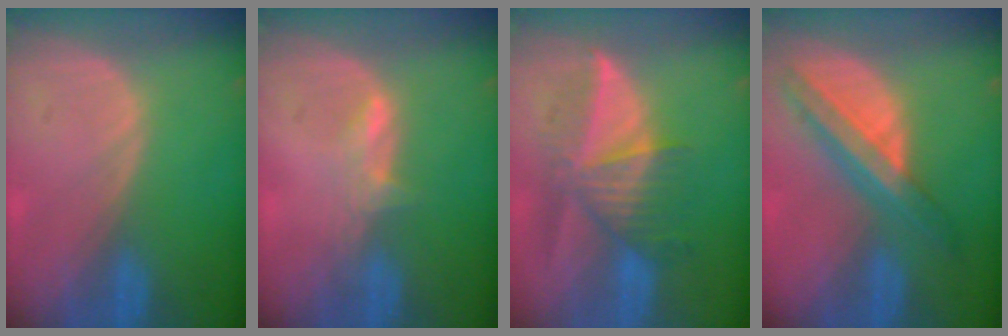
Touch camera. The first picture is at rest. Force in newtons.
{"total": 2.3, "press": 2.3, "slide": 0.4}
{"total": 7.7, "press": 7.5, "slide": 1.8}
{"total": 8.2, "press": 7.0, "slide": 4.3}